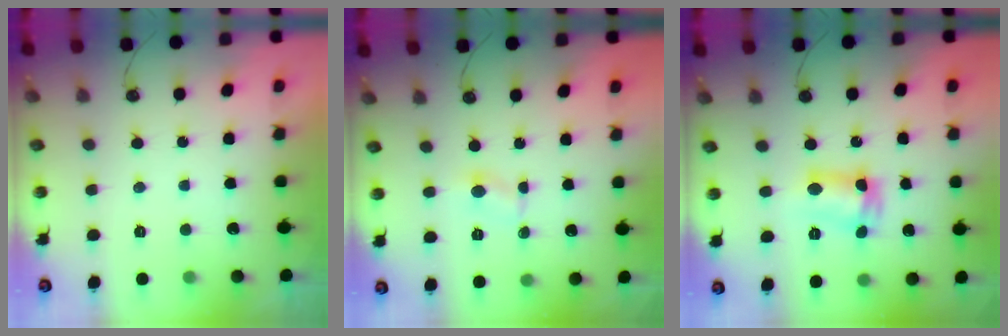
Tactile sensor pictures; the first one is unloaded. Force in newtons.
{"total": 2.1, "press": 2.1, "slide": 0.2}
{"total": 8.2, "press": 8.2, "slide": 0.9}